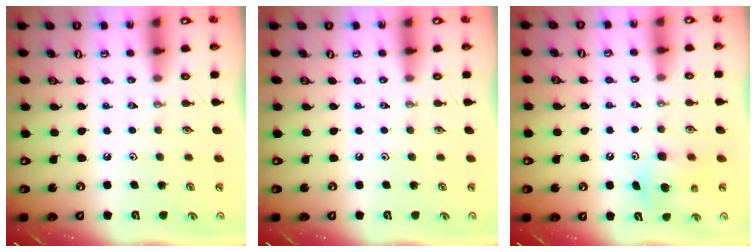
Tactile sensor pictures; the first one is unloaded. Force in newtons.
{"total": 0.0}
{"total": 7.1, "press": 7.1, "slide": 0.8}